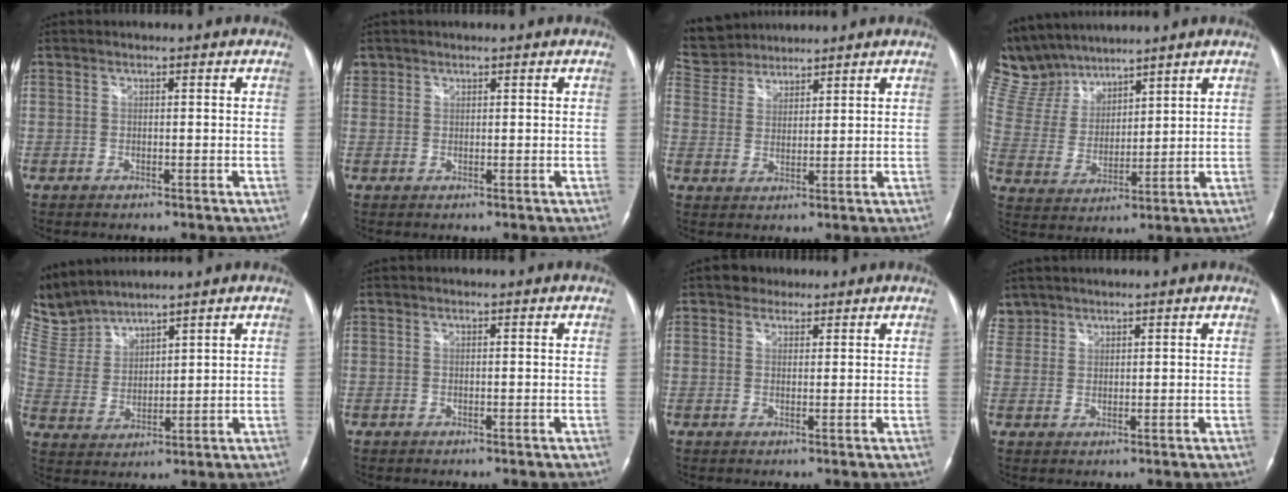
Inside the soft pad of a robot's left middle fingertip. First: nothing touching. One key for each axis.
{"total": 1.5, "fx": 1.0, "fy": 1.2, "fz": 0.0, "tx": 0.008, "ty": 0.011, "tz": 0.017}
{"total": 6.9, "fx": 6.7, "fy": 1.9, "fz": 0.2, "tx": -0.011, "ty": 0.023, "tz": 0.132}
{"total": 11.8, "fx": 10.8, "fy": 3.9, "fz": 2.7, "tx": -0.074, "ty": 0.022, "tz": 0.226}
{"total": 8.7, "fx": 8.6, "fy": 0.6, "fz": 0.9, "tx": -0.047, "ty": 0.015, "tz": 0.195}
{"total": 0.0}
{"total": 2.4, "fx": 1.7, "fy": 1.7, "fz": 0.3, "tx": -0.005, "ty": 0.012, "tz": 0.024}
{"total": 3.2, "fx": 2.6, "fy": 1.8, "fz": -0.4, "tx": 0.015, "ty": 0.008, "tz": 0.052}